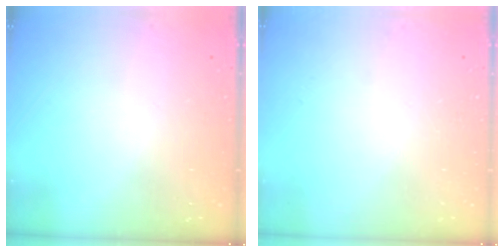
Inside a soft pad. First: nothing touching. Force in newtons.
{"total": 0.0}